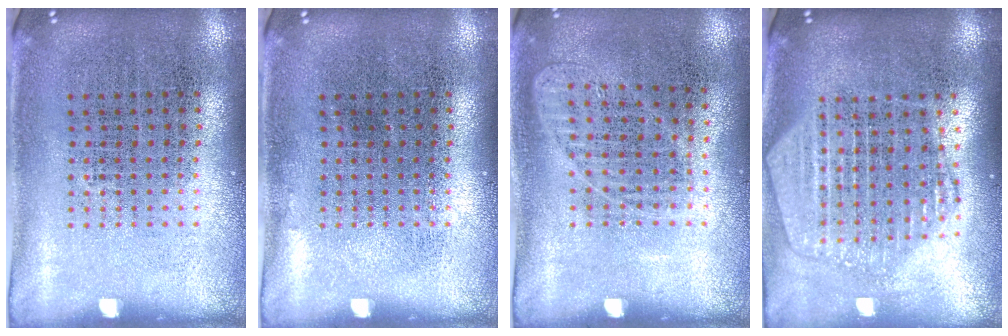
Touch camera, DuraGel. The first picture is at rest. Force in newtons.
{"total": 0.0}
{"total": 0.9, "press": 0.9, "slide": 0.2}
{"total": 2.2, "press": 2.0, "slide": 1.0}